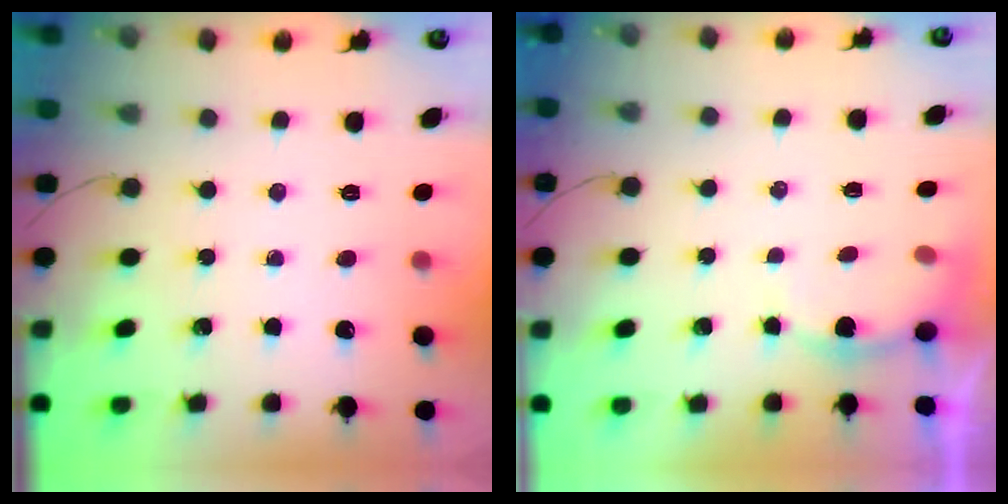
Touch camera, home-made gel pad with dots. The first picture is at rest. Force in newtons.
{"total": 4.5, "press": 4.5, "slide": 0.5}